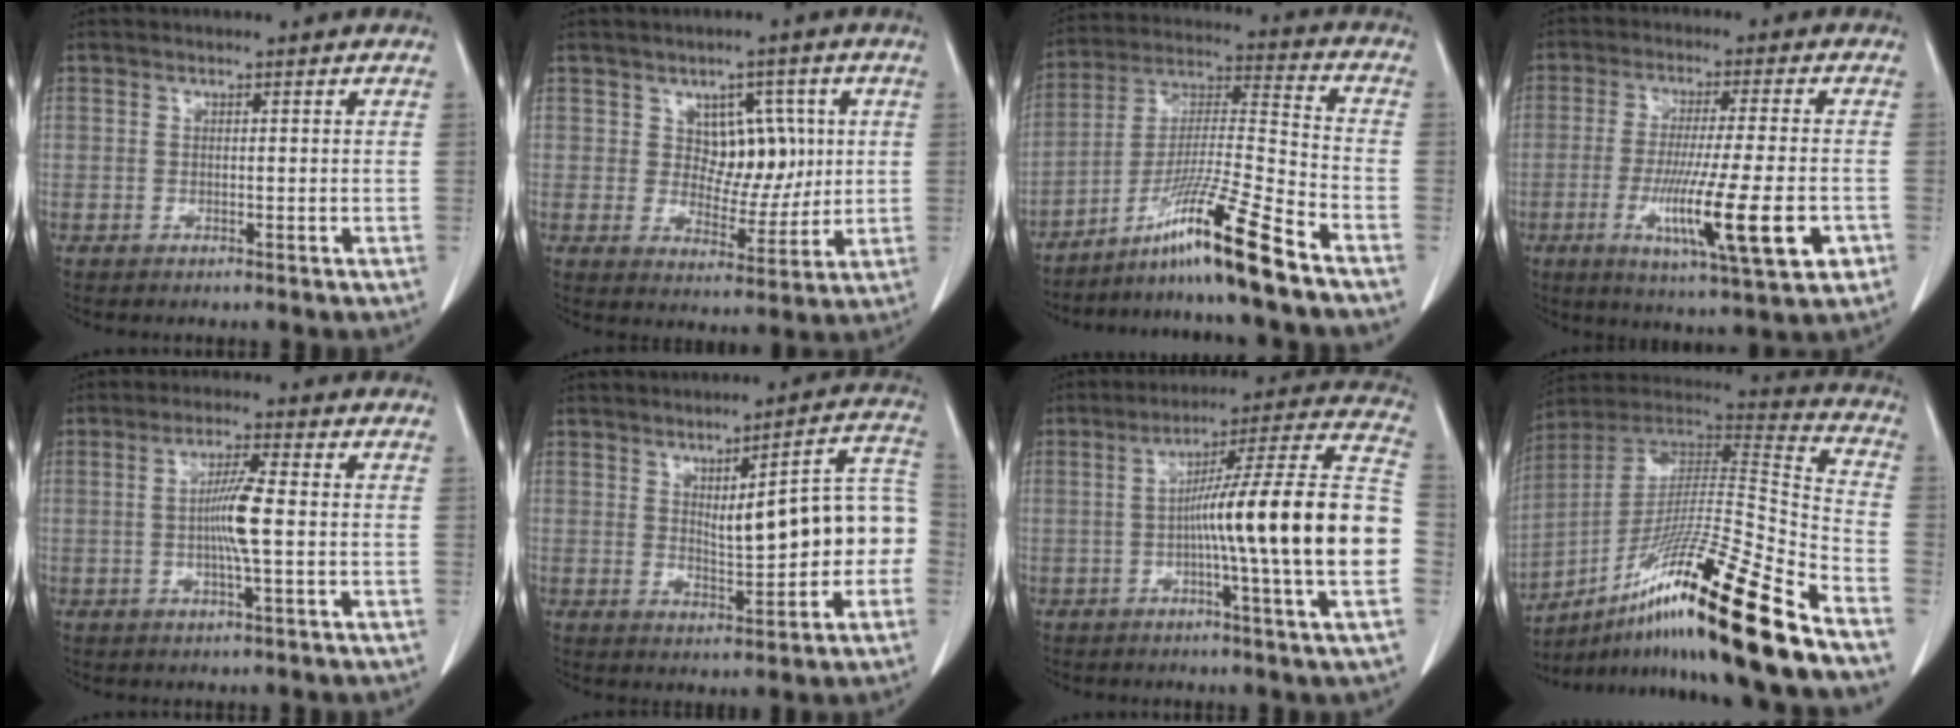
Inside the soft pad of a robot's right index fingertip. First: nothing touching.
{"total": 6.6, "force": [1.8, 4.6, 4.4], "torque": [-0.053, 0.009, 0.035]}
{"total": 14.6, "force": [-10.3, -2.1, 10.1], "torque": [-0.190, -0.010, -0.183]}
{"total": 14.4, "force": [-4.6, 0.7, 13.6], "torque": [-0.225, -0.032, -0.070]}
{"total": 5.6, "force": [-0.4, -0.1, 5.6], "torque": [-0.107, -0.002, -0.010]}
{"total": 11.6, "force": [-0.2, 2.9, 11.2], "torque": [-0.143, 0.034, 0.005]}
{"total": 21.2, "force": [-2.6, -0.8, 21.0], "torque": [-0.261, 0.026, -0.049]}
{"total": 26.3, "force": [-16.9, 0.0, 20.2], "torque": [-0.319, -0.024, -0.303]}